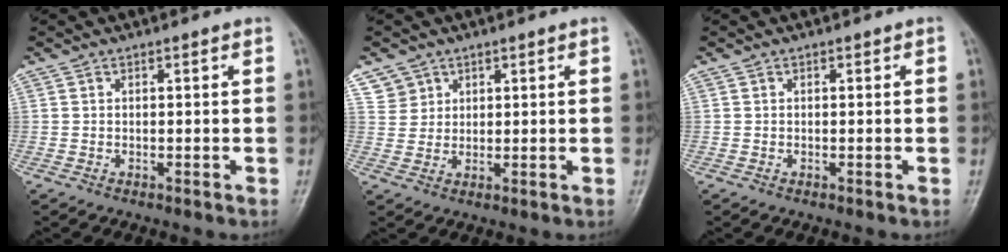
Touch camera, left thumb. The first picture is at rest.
{"total": 3.5, "force": [2.2, 2.7, -0.1], "torque": [0.028, -0.012, 0.037]}
{"total": 0.0}